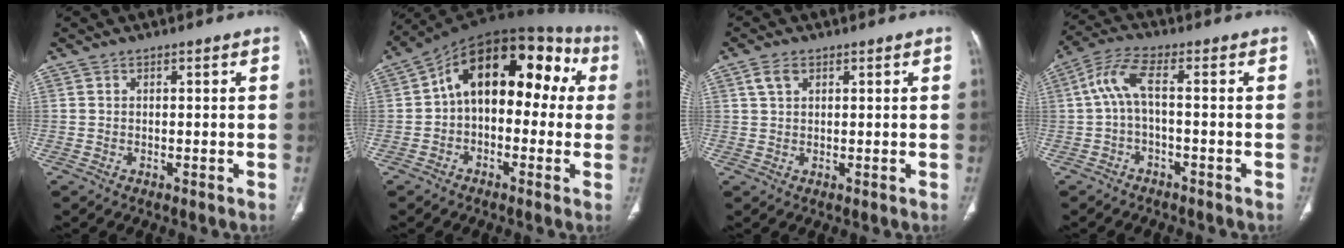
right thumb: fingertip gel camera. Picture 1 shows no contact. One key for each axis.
{"total": 17.7, "fx": 2.0, "fy": 10.7, "fz": 14.0, "tx": -0.156, "ty": 0.062, "tz": 0.016}
{"total": 2.8, "fx": 1.4, "fy": 1.7, "fz": 1.7, "tx": -0.032, "ty": 0.003, "tz": 0.031}
{"total": 6.0, "fx": -0.7, "fy": 1.6, "fz": 5.7, "tx": -0.139, "ty": 0.034, "tz": -0.017}